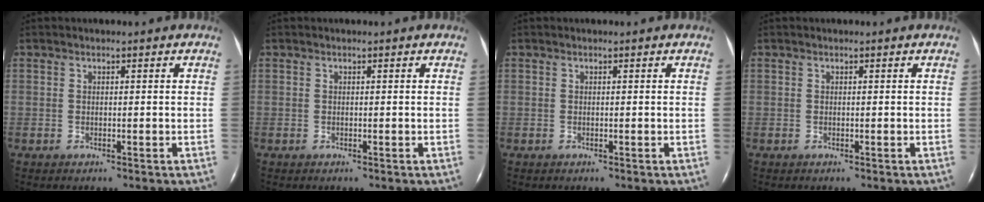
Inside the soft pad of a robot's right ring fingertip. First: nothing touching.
{"total": 0.0}
{"total": 0.0}
{"total": 0.0}